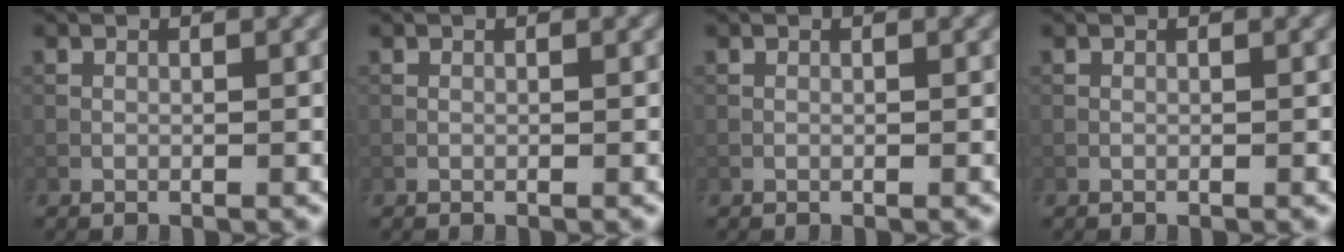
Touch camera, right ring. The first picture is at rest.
{"total": 0.0}
{"total": 0.0}
{"total": 0.0}